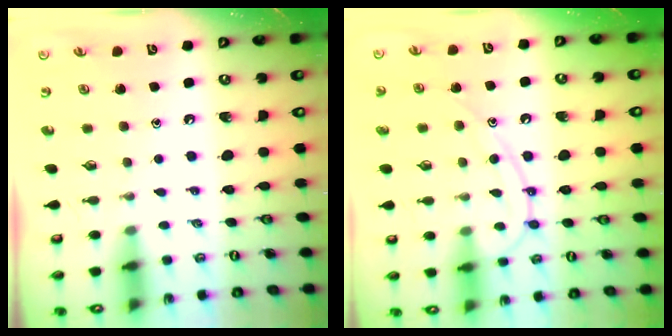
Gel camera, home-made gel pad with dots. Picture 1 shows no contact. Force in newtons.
{"total": 12.6, "press": 12.6, "slide": 1.1}